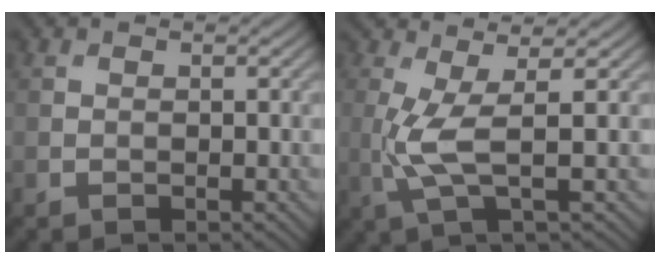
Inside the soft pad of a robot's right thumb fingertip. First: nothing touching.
{"total": 4.6, "force": [0.2, 0.5, 4.6], "torque": [-0.118, 0.007, 0.006]}